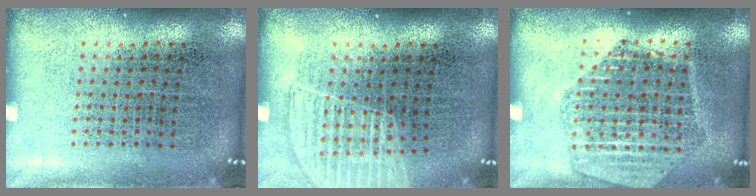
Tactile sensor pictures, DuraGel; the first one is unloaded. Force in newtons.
{"total": 1.1, "press": 1.1, "slide": 0.1}
{"total": 1.7, "press": 1.6, "slide": 0.5}